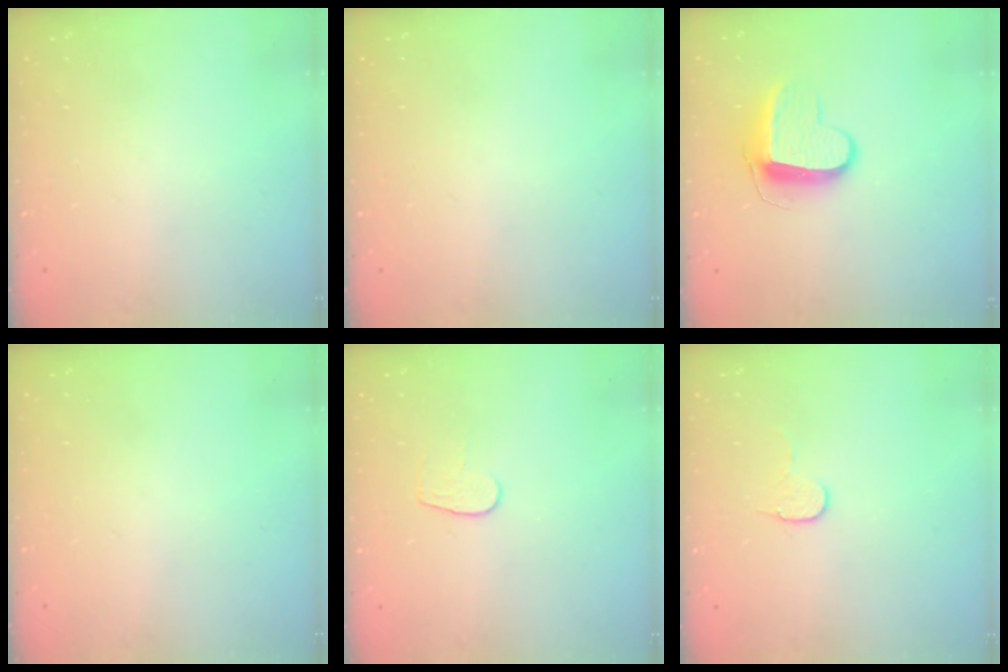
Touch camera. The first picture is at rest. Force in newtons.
{"total": 0.0}
{"total": 10.1, "press": 10.1, "slide": 0.5}
{"total": 0.0}
{"total": 5.4, "press": 5.4, "slide": 0.3}
{"total": 6.1, "press": 6.0, "slide": 0.5}